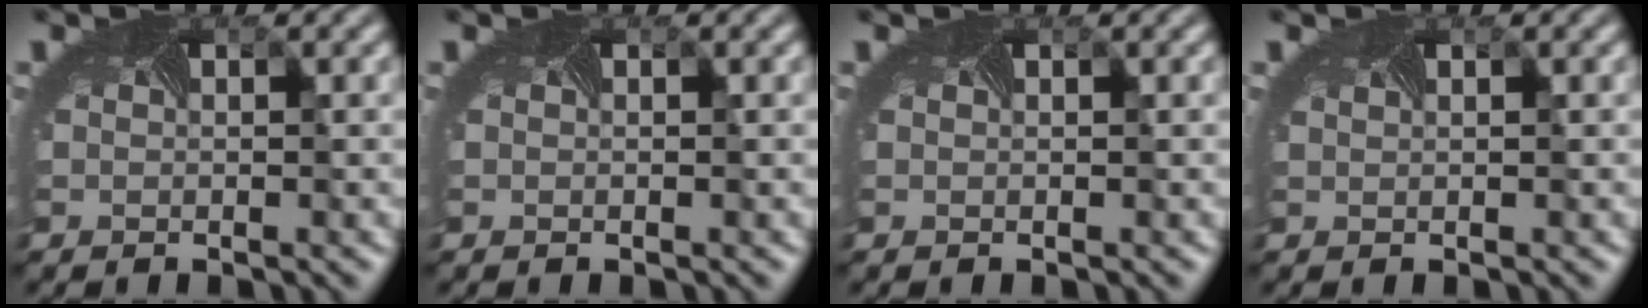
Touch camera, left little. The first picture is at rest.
{"total": 0.6, "force": [0.4, 0.2, 0.4], "torque": [-0.002, 0.003, 0.004]}
{"total": 0.9, "force": [0.7, 0.2, 0.6], "torque": [-0.003, 0.004, 0.005]}
{"total": 1.2, "force": [0.9, 0.3, 0.7], "torque": [-0.010, 0.005, 0.009]}